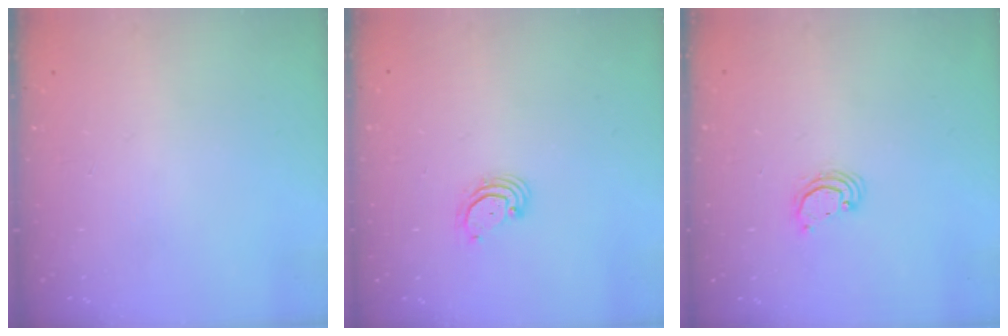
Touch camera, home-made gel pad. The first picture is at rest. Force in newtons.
{"total": 3.0, "press": 3.0, "slide": 0.3}
{"total": 2.8, "press": 2.8, "slide": 0.2}